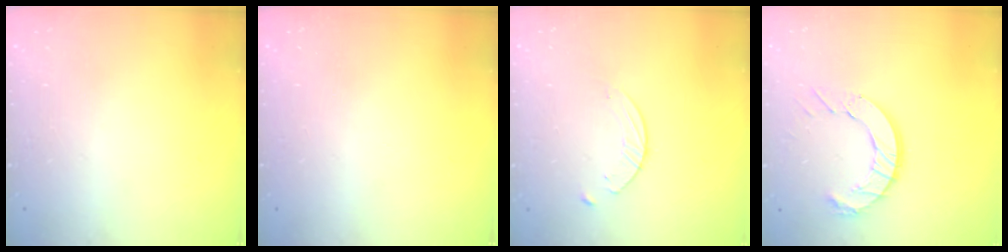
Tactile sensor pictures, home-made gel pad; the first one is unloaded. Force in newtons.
{"total": 0.0}
{"total": 4.3, "press": 4.3, "slide": 0.5}
{"total": 9.8, "press": 9.7, "slide": 1.1}